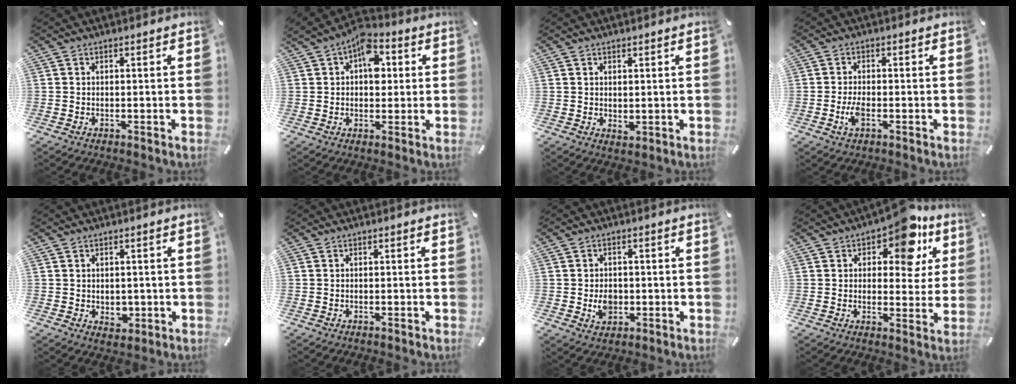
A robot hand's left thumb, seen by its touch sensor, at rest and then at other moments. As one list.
[{"total": 8.9, "force": [2.4, 6.1, 6.0], "torque": [-0.073, -0.003, 0.037]}, {"total": 1.2, "force": [0.6, 0.9, 0.6], "torque": [-0.012, 0.001, 0.011]}, {"total": 3.5, "force": [-1.2, 1.5, 3.0], "torque": [-0.071, -0.001, -0.026]}, {"total": 3.0, "force": [0.0, 2.6, 1.4], "torque": [-0.009, -0.003, -0.001]}, {"total": 0.0}, {"total": 5.0, "force": [-0.7, 4.1, 2.7], "torque": [-0.038, -0.002, -0.012]}, {"total": 12.5, "force": [7.9, 6.2, 7.5], "torque": [-0.089, -0.050, 0.132]}]